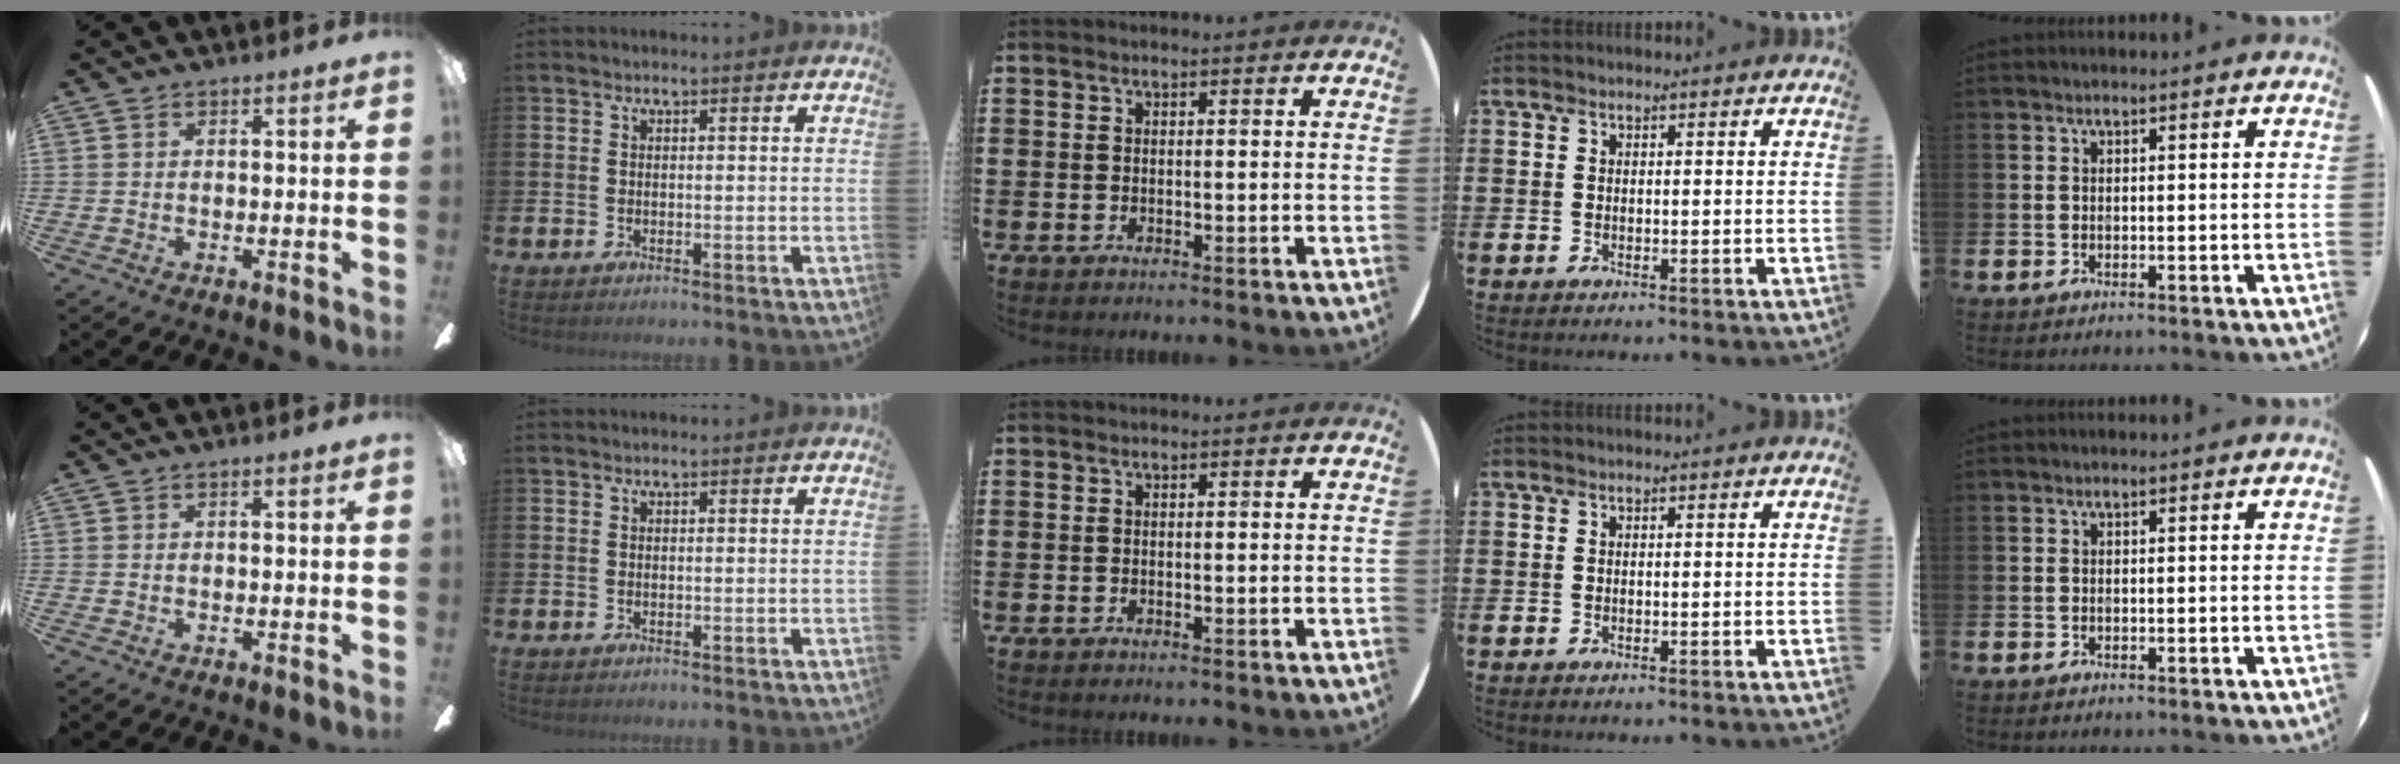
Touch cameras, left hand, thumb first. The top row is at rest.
{}